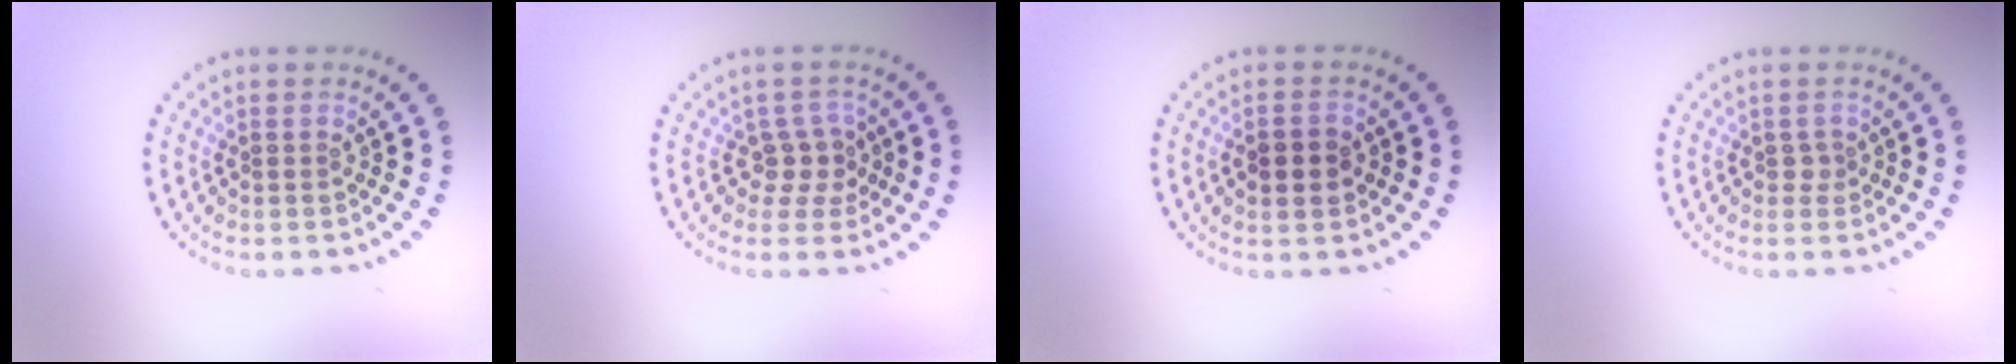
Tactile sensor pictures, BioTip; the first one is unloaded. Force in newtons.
{"total": 2.2, "press": 1.7, "slide": 1.4}
{"total": 2.9, "press": 2.9, "slide": 0.1}
{"total": 0.9, "press": 0.6, "slide": 0.7}